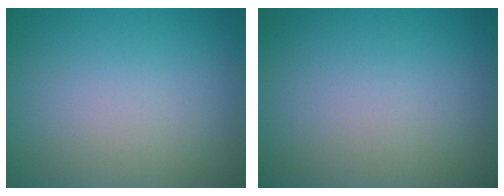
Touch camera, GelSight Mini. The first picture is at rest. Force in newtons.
{"total": 0.0}